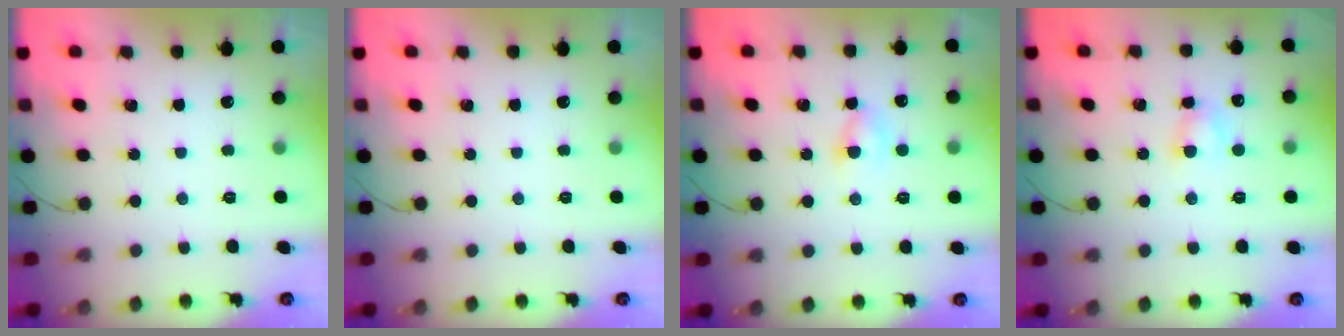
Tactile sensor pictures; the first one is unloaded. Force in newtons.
{"total": 0.0}
{"total": 2.9, "press": 2.6, "slide": 1.2}
{"total": 3.9, "press": 3.7, "slide": 1.1}